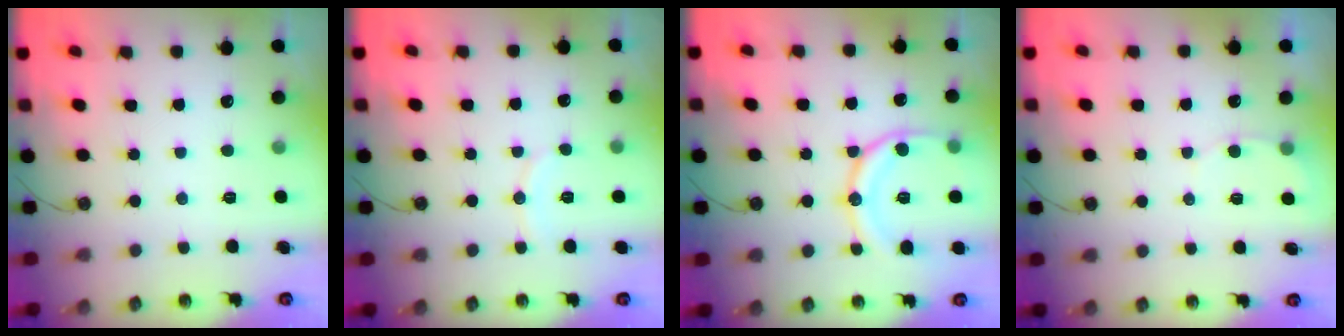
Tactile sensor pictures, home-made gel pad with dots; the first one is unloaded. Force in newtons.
{"total": 5.7, "press": 5.7, "slide": 0.5}
{"total": 14.3, "press": 14.2, "slide": 1.4}
{"total": 4.0, "press": 4.0, "slide": 0.3}